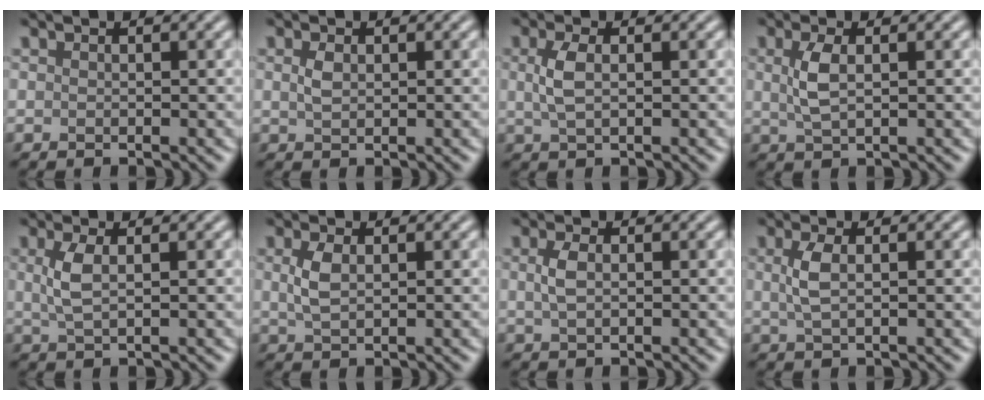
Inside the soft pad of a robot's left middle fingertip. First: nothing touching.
{"total": 1.1, "force": [0.4, 0.7, 0.8], "torque": [-0.020, 0.000, 0.009]}
{"total": 2.2, "force": [0.4, 1.0, 1.9], "torque": [-0.047, 0.002, 0.008]}
{"total": 2.4, "force": [0.5, 1.0, 2.2], "torque": [-0.052, 0.001, 0.011]}
{"total": 2.3, "force": [0.6, 0.9, 2.1], "torque": [-0.049, 0.000, 0.013]}
{"total": 2.1, "force": [0.5, 1.1, 1.7], "torque": [-0.044, 0.000, 0.013]}
{"total": 1.6, "force": [0.3, 0.8, 1.3], "torque": [-0.033, 0.002, 0.004]}
{"total": 2.1, "force": [0.4, 0.8, 1.9], "torque": [-0.044, 0.002, 0.008]}